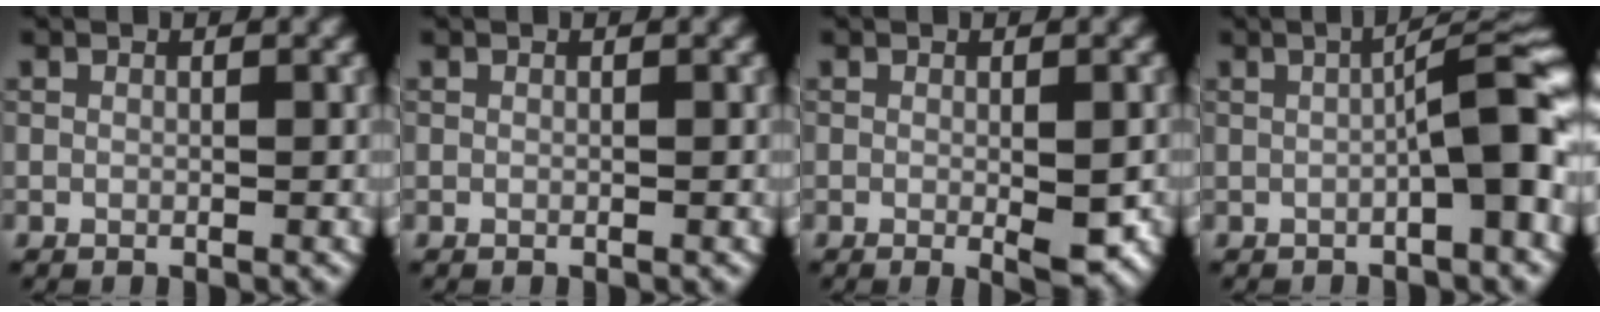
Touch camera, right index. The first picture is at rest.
{"total": 0.0}
{"total": 2.9, "force": [-0.5, 0.5, 2.8], "torque": [-0.041, -0.007, -0.005]}
{"total": 5.9, "force": [-1.2, 0.8, 5.7], "torque": [-0.078, 0.024, -0.022]}